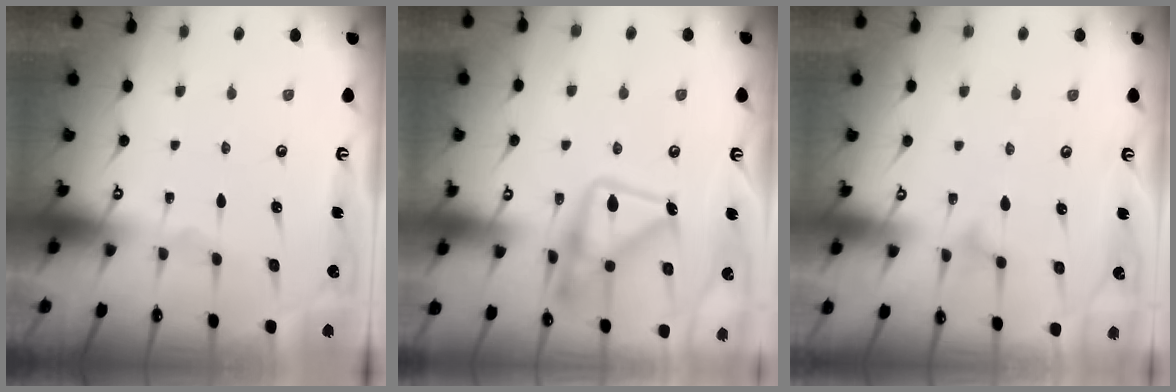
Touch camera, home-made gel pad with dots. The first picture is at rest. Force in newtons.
{"total": 17.7, "press": 17.7, "slide": 1.2}
{"total": 7.1, "press": 7.1, "slide": 0.5}